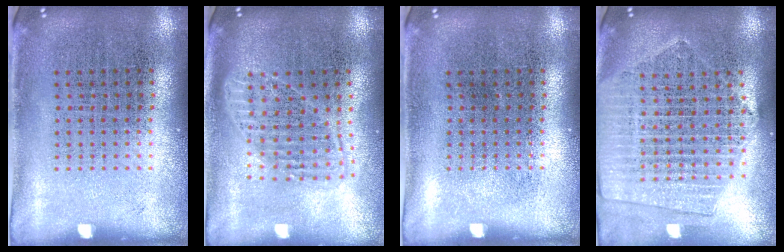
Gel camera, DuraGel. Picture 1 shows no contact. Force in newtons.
{"total": 1.7, "press": 1.5, "slide": 0.9}
{"total": 0.0}
{"total": 1.9, "press": 1.8, "slide": 0.8}